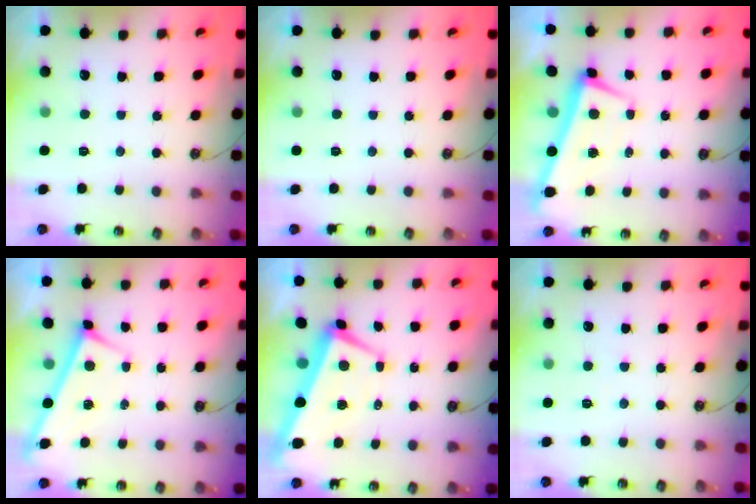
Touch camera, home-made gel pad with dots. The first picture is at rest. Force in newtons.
{"total": 0.0}
{"total": 2.0, "press": 1.9, "slide": 0.7}
{"total": 3.4, "press": 3.4, "slide": 0.4}
{"total": 2.0, "press": 1.6, "slide": 1.2}
{"total": 2.5, "press": 2.5, "slide": 0.2}